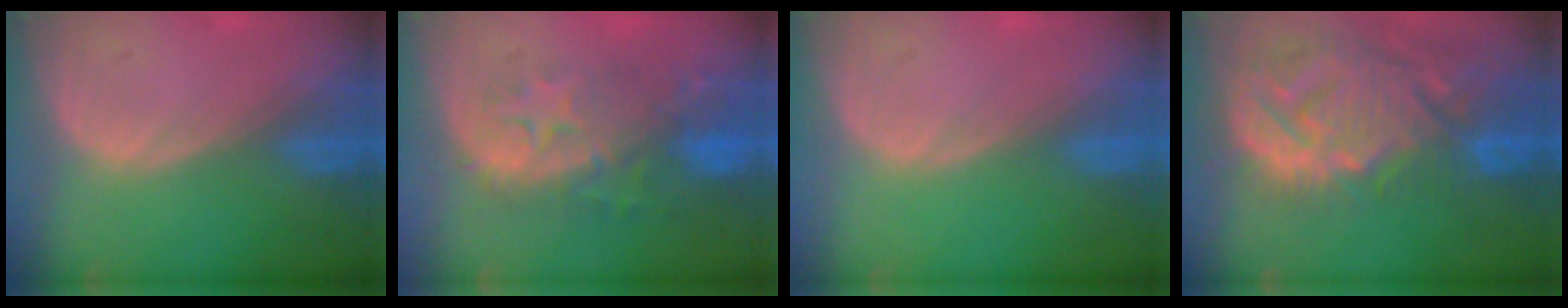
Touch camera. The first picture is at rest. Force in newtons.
{"total": 9.8, "press": 9.0, "slide": 4.1}
{"total": 0.0}
{"total": 14.3, "press": 12.3, "slide": 7.4}